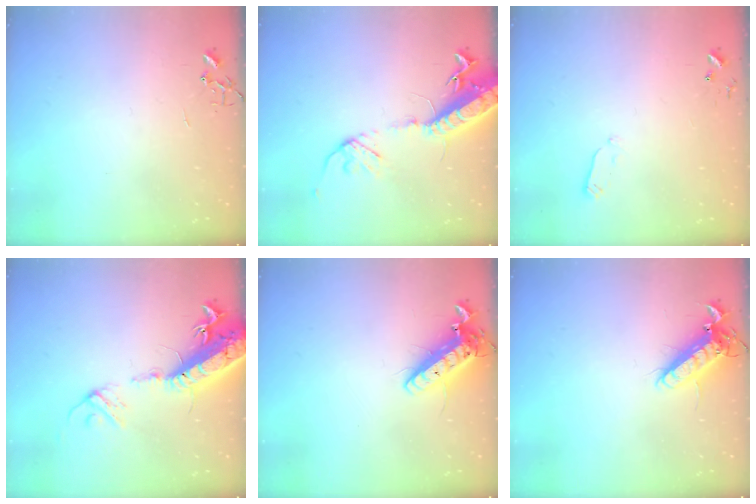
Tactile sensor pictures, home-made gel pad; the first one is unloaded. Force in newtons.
{"total": 17.1, "press": 16.6, "slide": 4.0}
{"total": 2.7, "press": 2.6, "slide": 0.4}
{"total": 20.7, "press": 20.1, "slide": 4.8}
{"total": 14.4, "press": 14.1, "slide": 2.7}
{"total": 13.3, "press": 13.0, "slide": 2.5}